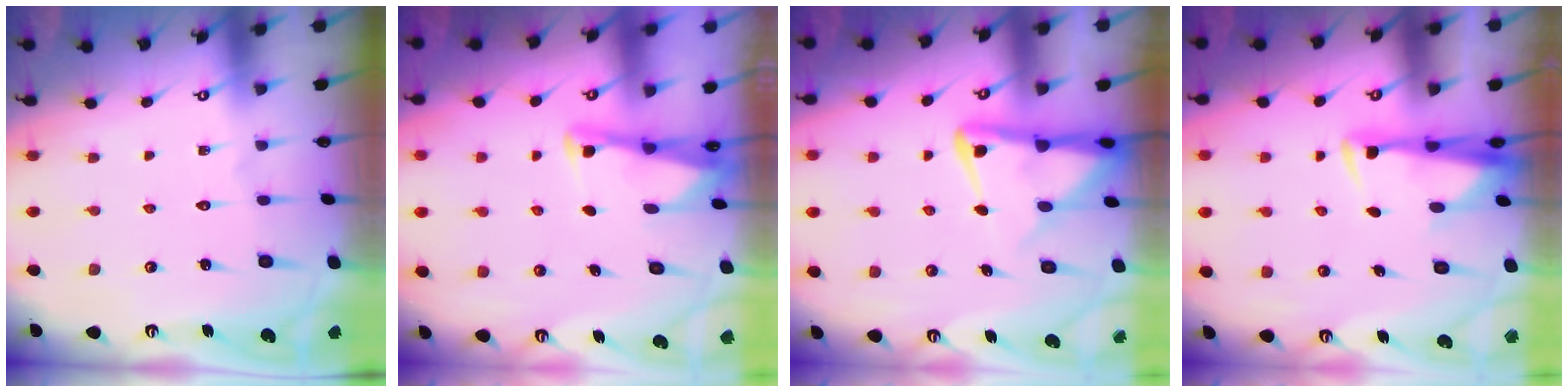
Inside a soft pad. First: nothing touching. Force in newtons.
{"total": 2.6, "press": 2.6, "slide": 0.1}
{"total": 6.8, "press": 6.7, "slide": 0.8}
{"total": 3.4, "press": 3.3, "slide": 0.7}